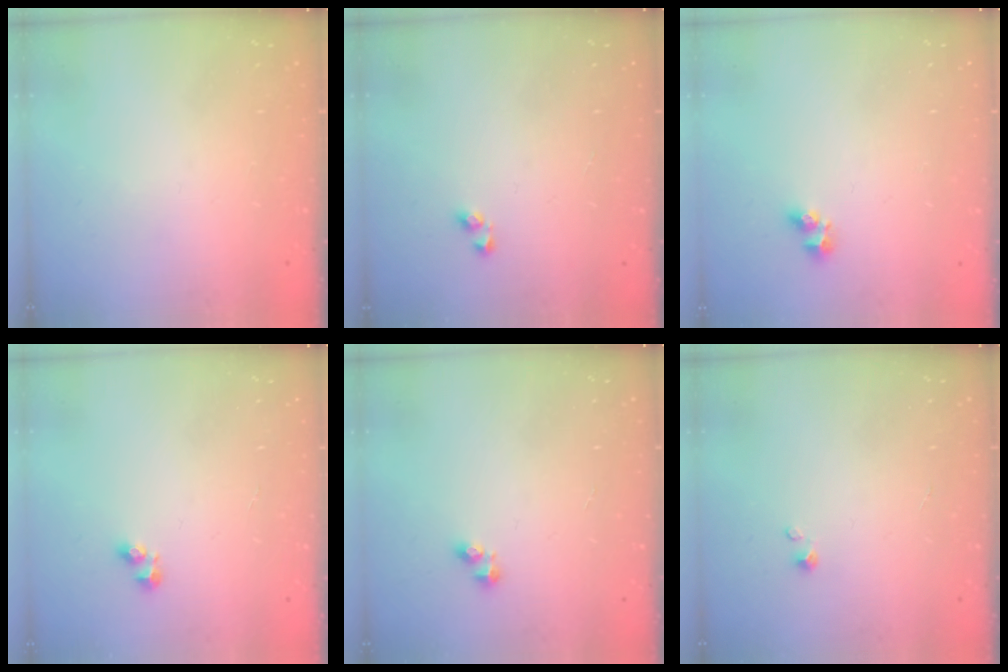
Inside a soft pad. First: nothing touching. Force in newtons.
{"total": 2.9, "press": 2.9, "slide": 0.2}
{"total": 5.0, "press": 5.0, "slide": 0.4}
{"total": 2.6, "press": 2.6, "slide": 0.2}
{"total": 2.6, "press": 2.6, "slide": 0.4}
{"total": 0.7, "press": 0.7, "slide": 0.1}